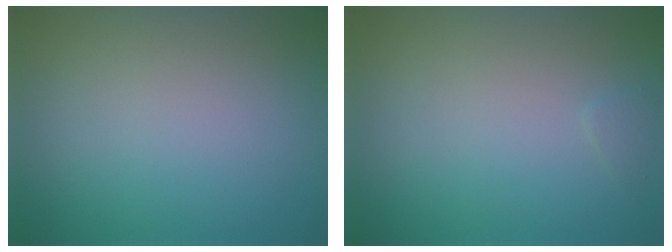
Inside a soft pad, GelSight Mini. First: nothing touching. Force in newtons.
{"total": 0.5, "press": 0.5, "slide": 0.0}